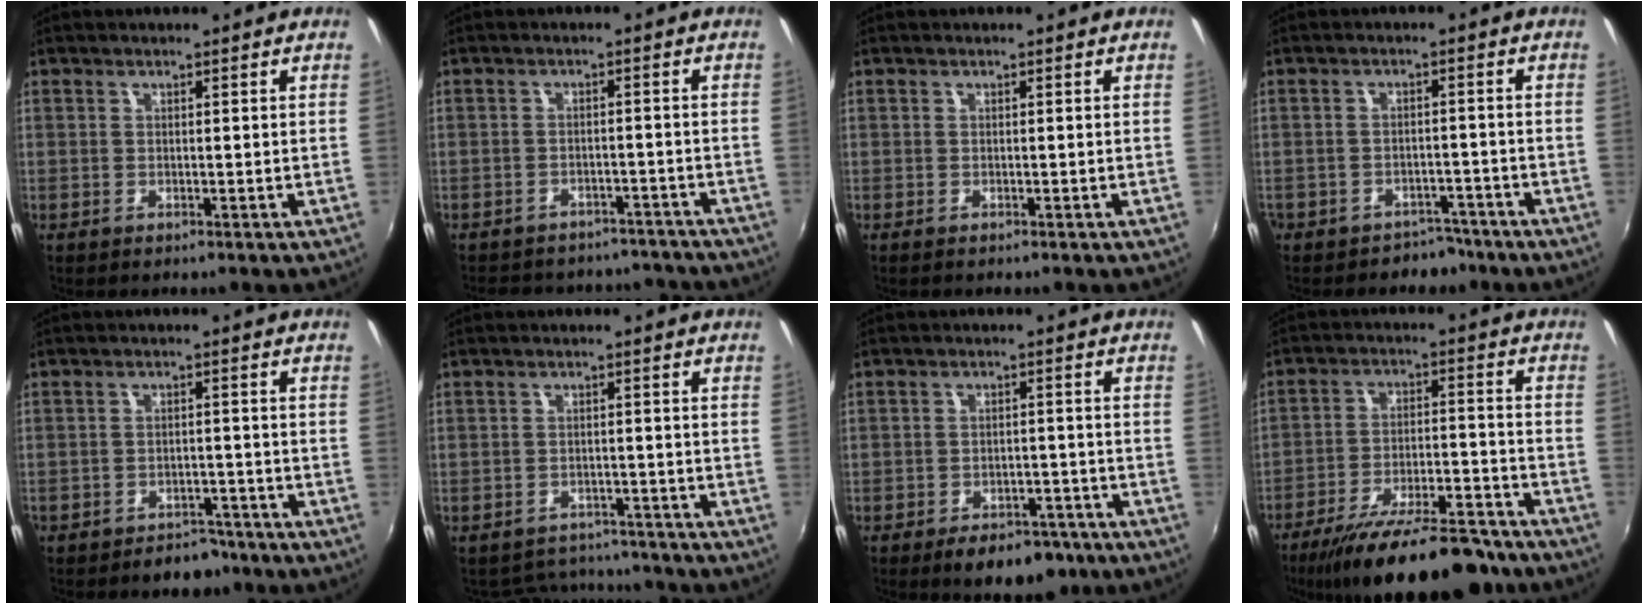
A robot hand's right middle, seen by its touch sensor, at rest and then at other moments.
{"total": 15.9, "force": [-13.8, 6.2, 4.7], "torque": [-0.108, 0.017, -0.166]}
{"total": 0.0}
{"total": 5.5, "force": [-4.2, 3.5, 0.3], "torque": [-0.009, 0.016, -0.059]}
{"total": 5.7, "force": [-4.7, 3.2, 1.0], "torque": [-0.025, 0.011, -0.059]}
{"total": 7.6, "force": [-7.0, 2.8, 0.7], "torque": [-0.026, 0.018, -0.094]}
{"total": 8.6, "force": [-5.9, 4.8, 3.9], "torque": [-0.074, 0.017, -0.066]}
{"total": 21.6, "force": [-17.7, 5.4, 11.1], "torque": [-0.195, -0.026, -0.256]}